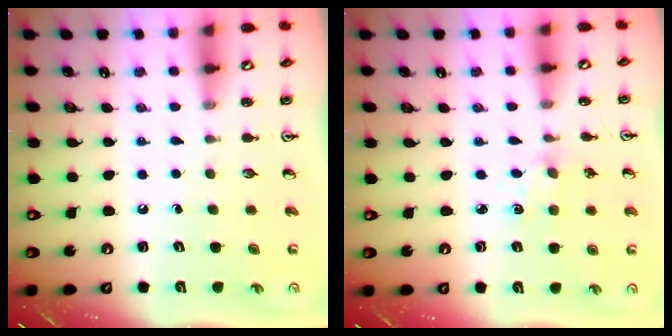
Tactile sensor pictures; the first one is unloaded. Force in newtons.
{"total": 1.9, "press": 1.9, "slide": 0.2}